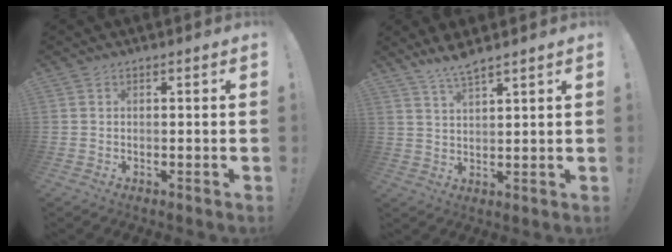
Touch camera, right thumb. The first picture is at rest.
{"total": 5.3, "force": [4.6, 0.3, 2.7], "torque": [-0.054, -0.026, 0.081]}